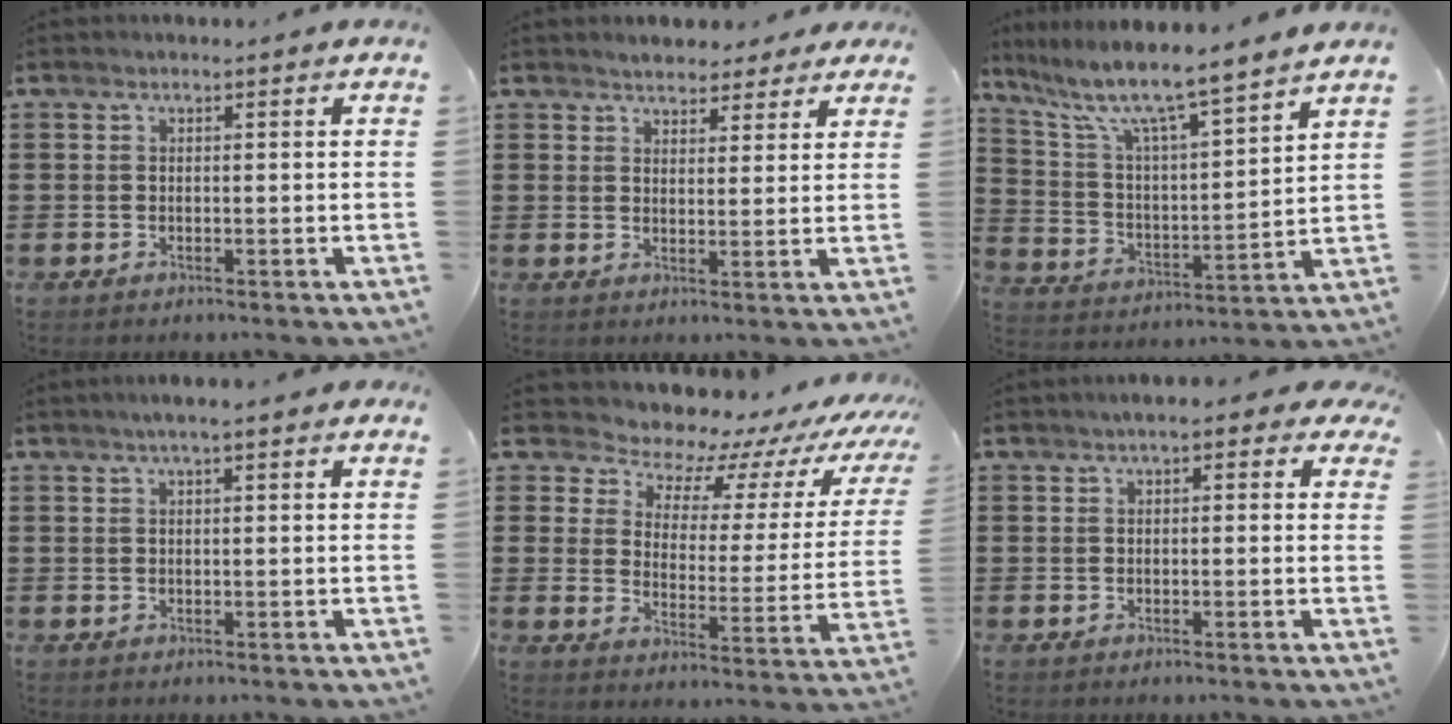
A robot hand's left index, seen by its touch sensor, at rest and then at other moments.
{"total": 3.5, "force": [3.3, 1.2, -0.2], "torque": [-0.011, -0.004, 0.064]}
{"total": 7.6, "force": [6.6, 0.3, 3.9], "torque": [-0.107, -0.052, 0.104]}
{"total": 2.5, "force": [1.7, 0.2, 1.9], "torque": [-0.039, 0.005, 0.029]}
{"total": 6.2, "force": [5.5, 2.7, 1.1], "torque": [-0.044, -0.048, 0.089]}
{"total": 2.3, "force": [1.4, 1.0, 1.6], "torque": [-0.036, 0.008, 0.022]}